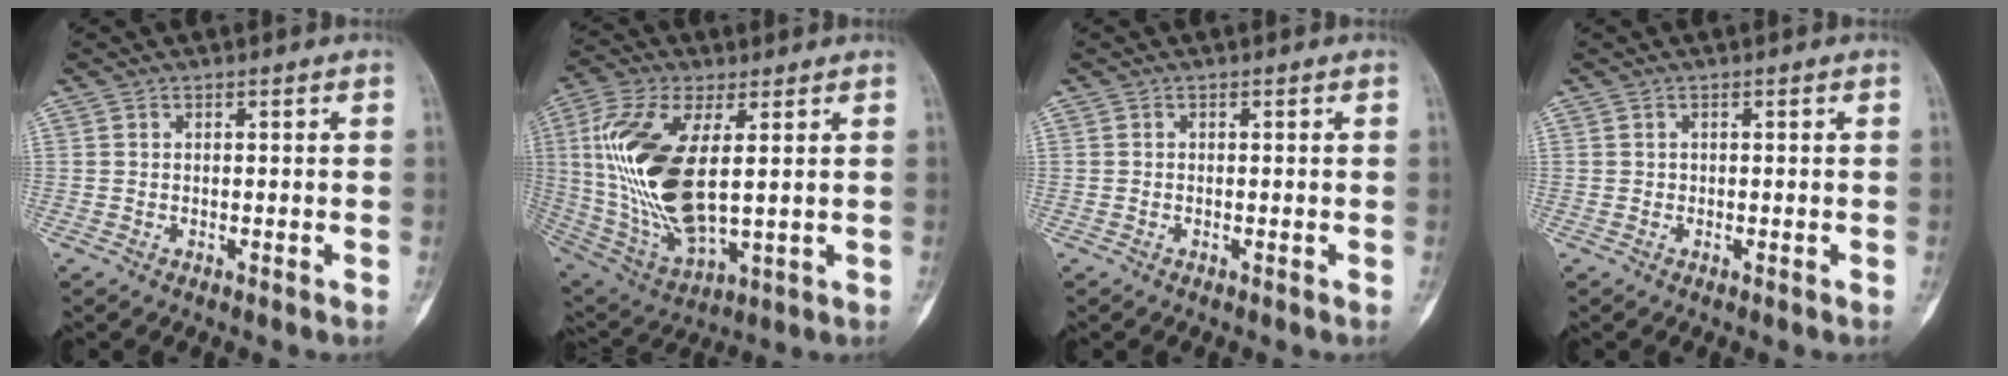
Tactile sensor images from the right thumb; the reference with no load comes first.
{"total": 20.3, "force": [2.8, 9.1, 18.0], "torque": [-0.383, -0.020, 0.064]}
{"total": 0.0}
{"total": 0.0}